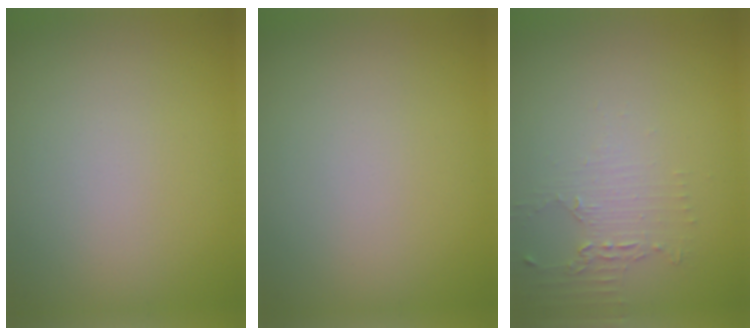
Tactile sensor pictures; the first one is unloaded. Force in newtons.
{"total": 0.0}
{"total": 2.2, "press": 1.6, "slide": 1.5}